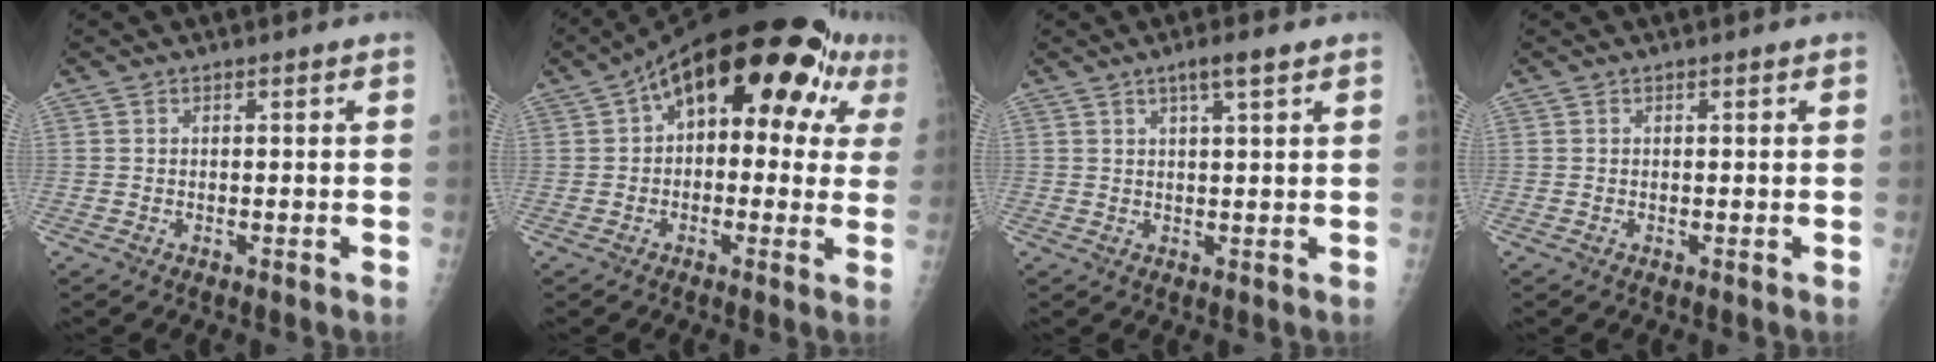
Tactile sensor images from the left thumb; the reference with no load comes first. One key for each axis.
{"total": 20.3, "fx": 7.1, "fy": 10.8, "fz": 15.7, "tx": -0.181, "ty": 0.040, "tz": 0.088}
{"total": 3.7, "fx": 2.2, "fy": 0.4, "fz": 3.0, "tx": -0.053, "ty": -0.005, "tz": 0.040}
{"total": 0.0}